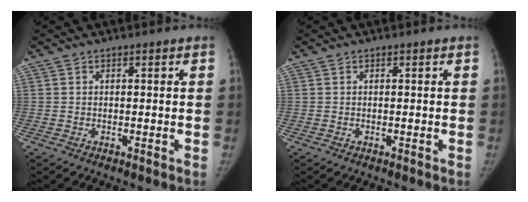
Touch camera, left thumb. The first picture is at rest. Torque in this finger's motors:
{"motor_torque": [0.19, -0.11, 0.21, -0.69, 0.07]}